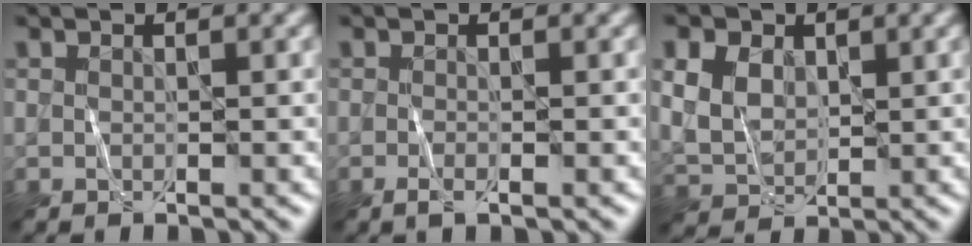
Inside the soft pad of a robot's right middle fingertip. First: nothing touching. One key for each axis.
{"total": 1.2, "fx": -0.5, "fy": 0.2, "fz": 1.0, "tx": -0.018, "ty": -0.002, "tz": -0.011}
{"total": 6.7, "fx": 2.4, "fy": 5.0, "fz": 3.7, "tx": -0.099, "ty": 0.024, "tz": 0.035}